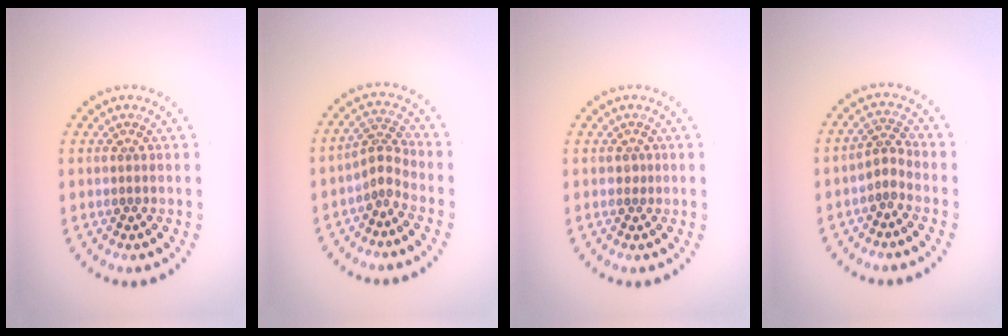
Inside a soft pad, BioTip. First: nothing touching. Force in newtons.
{"total": 2.3, "press": 1.5, "slide": 1.7}
{"total": 0.6, "press": 0.5, "slide": 0.4}
{"total": 1.7, "press": 1.3, "slide": 1.0}